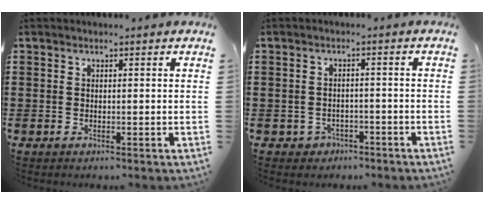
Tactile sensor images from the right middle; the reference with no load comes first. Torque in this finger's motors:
{"motor_torque": [-0.11, 0.06, 0.04, -0.01]}